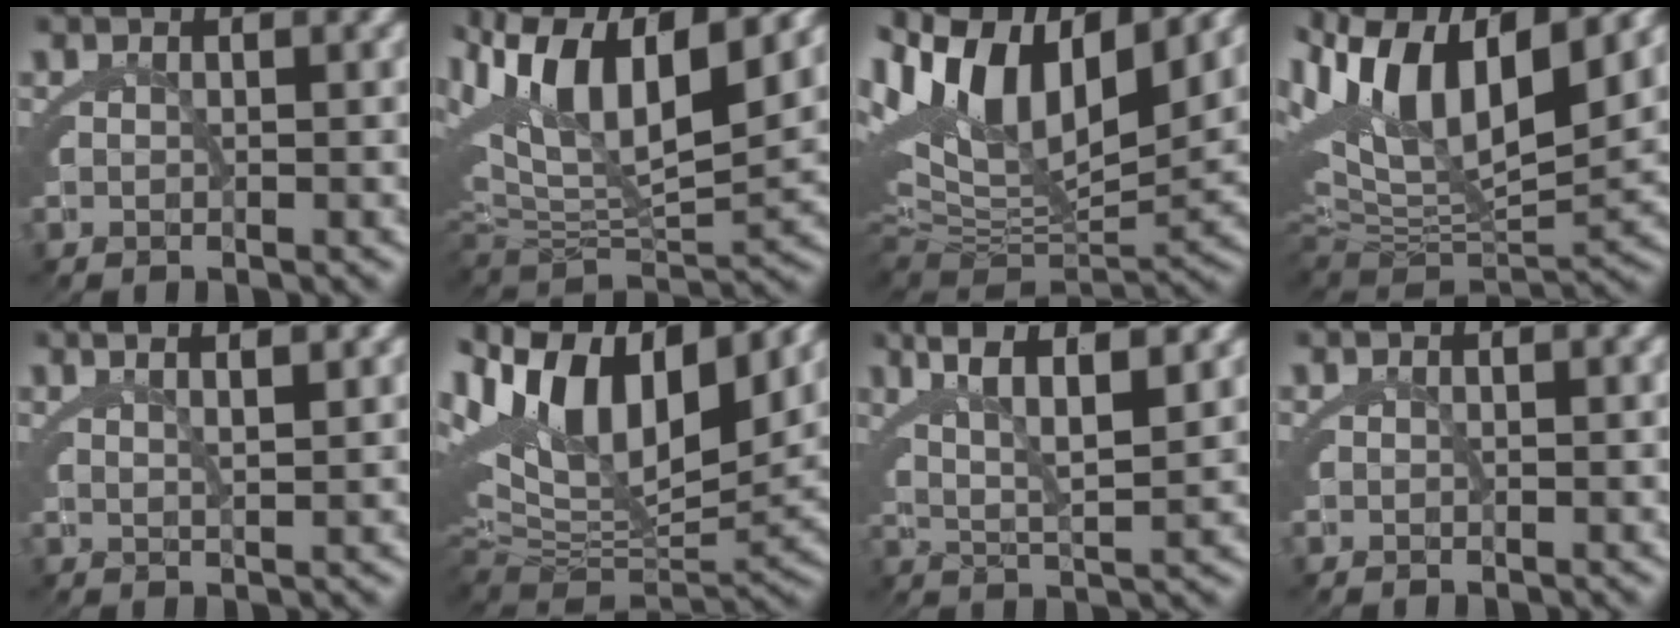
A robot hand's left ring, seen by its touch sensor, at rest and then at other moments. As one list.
[{"total": 10.8, "force": [3.5, 5.5, 8.6], "torque": [-0.168, 0.002, 0.067]}, {"total": 14.1, "force": [4.0, 7.8, 11.0], "torque": [-0.216, -0.006, 0.077]}, {"total": 14.2, "force": [3.8, 8.2, 11.0], "torque": [-0.216, -0.011, 0.073]}, {"total": 3.9, "force": [2.9, 0.5, 2.5], "torque": [-0.022, 0.020, 0.043]}, {"total": 15.6, "force": [4.3, 9.1, 12.0], "torque": [-0.231, -0.009, 0.081]}, {"total": 6.4, "force": [3.6, 1.6, 5.1], "torque": [-0.073, 0.018, 0.056]}, {"total": 0.0}]